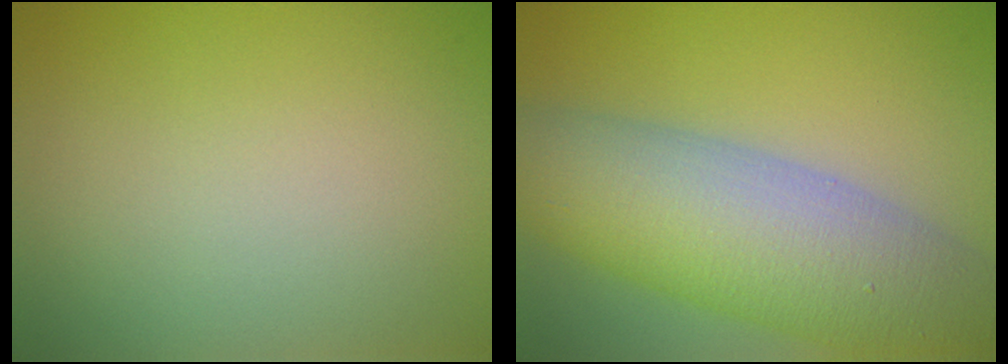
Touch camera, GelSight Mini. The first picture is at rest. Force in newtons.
{"total": 12.0, "press": 11.9, "slide": 0.6}